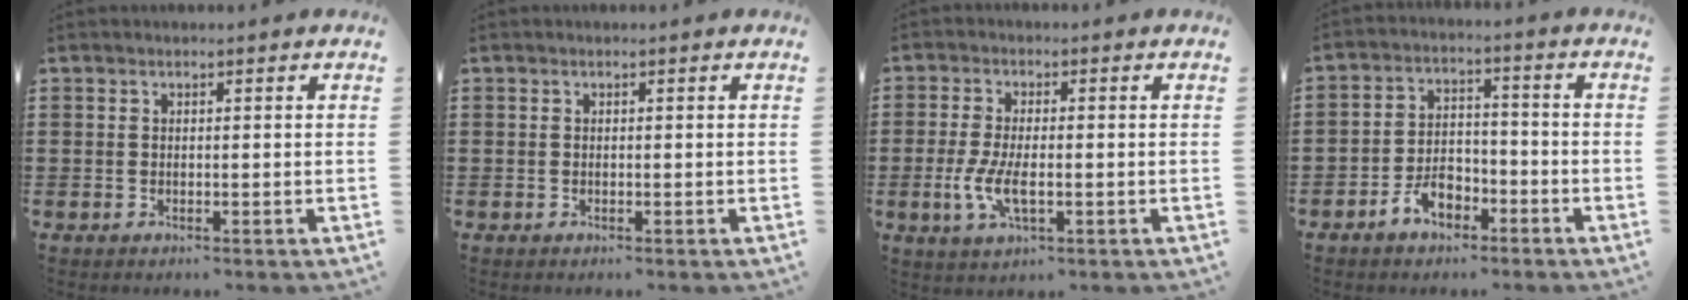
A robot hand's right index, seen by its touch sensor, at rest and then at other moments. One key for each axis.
{"total": 0.0}
{"total": 5.3, "fx": -1.5, "fy": 1.9, "fz": 4.8, "tx": -0.109, "ty": -0.010, "tz": -0.033}
{"total": 5.2, "fx": -3.4, "fy": 3.0, "fz": 2.5, "tx": -0.054, "ty": 0.011, "tz": -0.067}